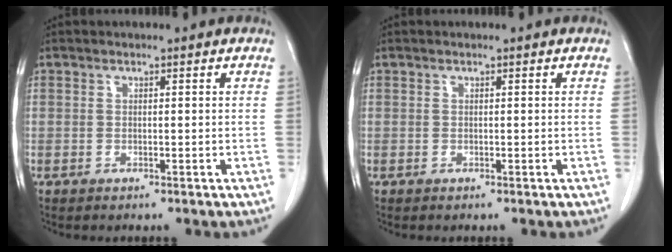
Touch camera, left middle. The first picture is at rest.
{"total": 0.0}